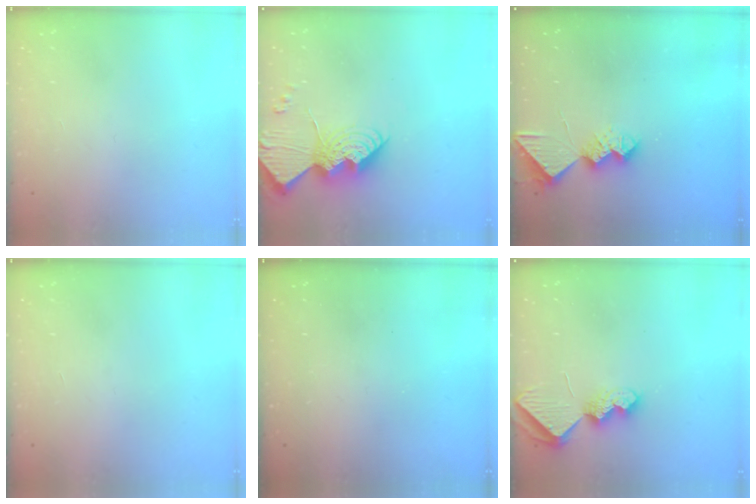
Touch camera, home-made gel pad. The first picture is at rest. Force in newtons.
{"total": 15.8, "press": 15.8, "slide": 1.3}
{"total": 9.4, "press": 9.3, "slide": 0.7}
{"total": 0.0}
{"total": 0.0}
{"total": 7.6, "press": 7.5, "slide": 0.7}